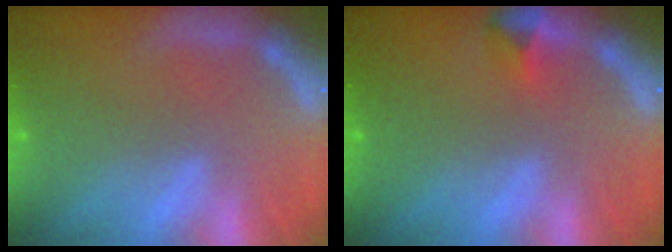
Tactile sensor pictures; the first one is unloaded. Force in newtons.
{"total": 1.4}